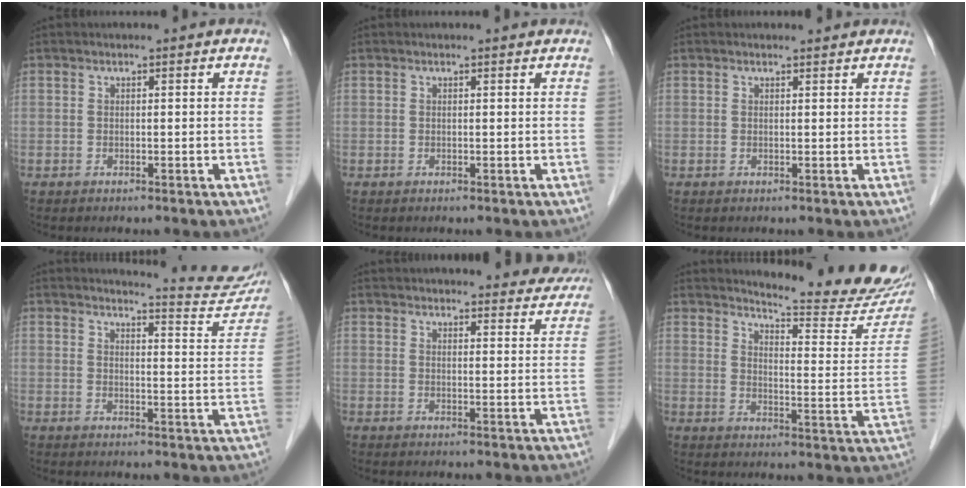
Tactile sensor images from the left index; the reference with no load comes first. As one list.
[{"total": 1.0, "force": [1.0, 0.0, 0.1], "torque": [-0.009, 0.000, 0.009]}, {"total": 1.0, "force": [1.0, 0.1, 0.0], "torque": [-0.011, -0.001, 0.016]}, {"total": 11.3, "force": [11.2, 0.8, 1.0], "torque": [-0.001, -0.056, 0.112]}, {"total": 19.9, "force": [18.9, 4.3, 4.6], "torque": [-0.057, -0.012, 0.221]}, {"total": 18.7, "force": [17.5, 1.2, 6.4], "torque": [-0.084, -0.096, 0.207]}]